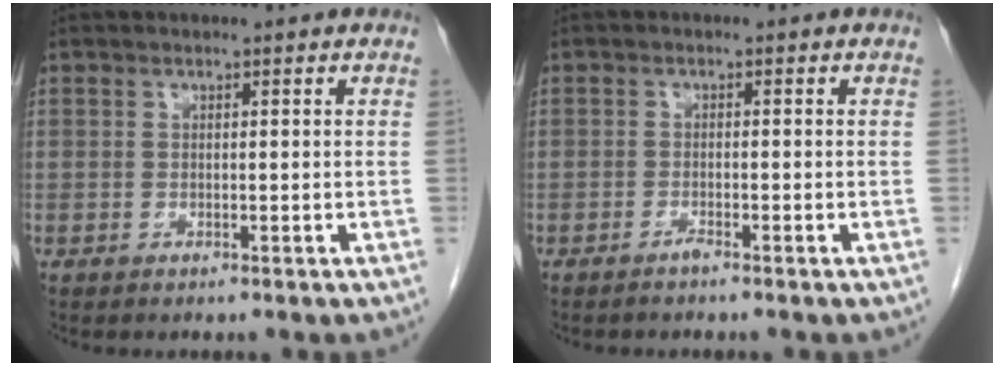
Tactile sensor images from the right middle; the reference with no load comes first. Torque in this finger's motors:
{"motor_torque": [-0.56, -0.01, 0.04, -0.01]}